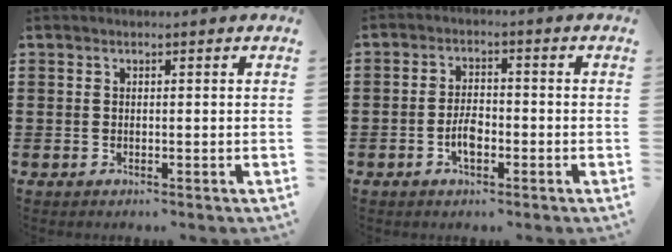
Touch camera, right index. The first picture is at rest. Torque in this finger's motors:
{"motor_torque": [2.14, 0.00, 0.24, 0.04]}